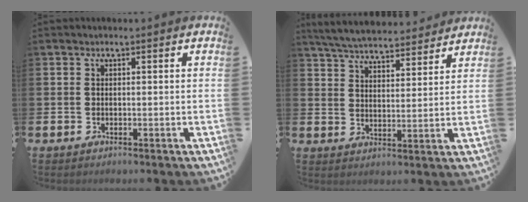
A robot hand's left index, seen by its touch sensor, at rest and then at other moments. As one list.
[{"total": 5.8, "force": [5.7, 0.8, 1.0], "torque": [-0.044, -0.036, 0.101]}]